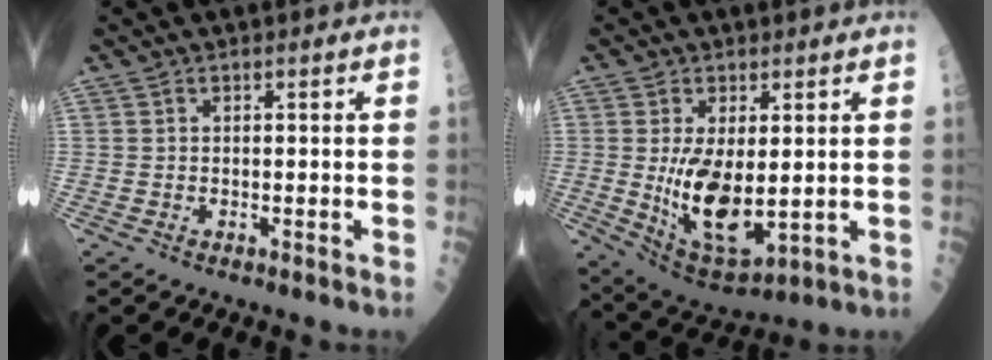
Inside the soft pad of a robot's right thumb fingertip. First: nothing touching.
{"total": 12.6, "force": [0.0, 6.0, 11.1], "torque": [-0.193, -0.024, 0.022]}